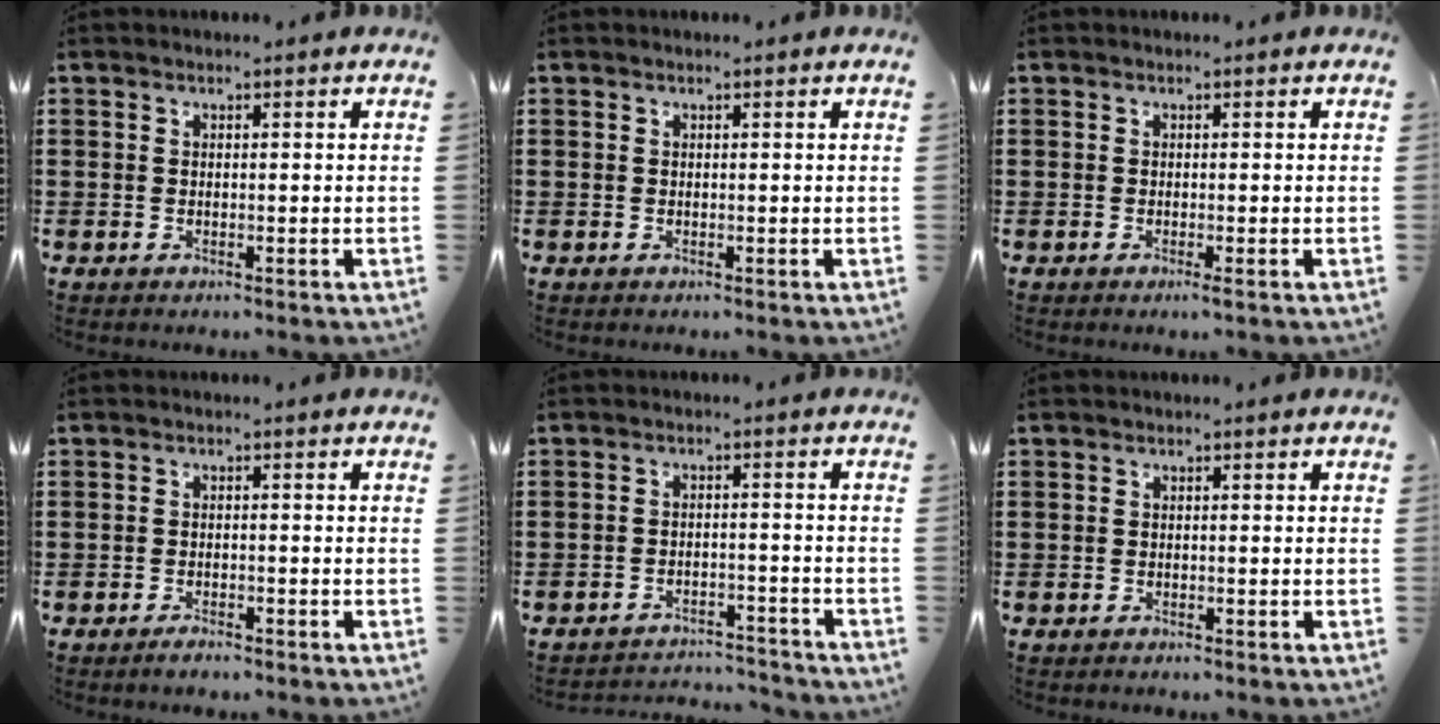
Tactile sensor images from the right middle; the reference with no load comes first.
{"total": 0.0}
{"total": 0.6, "force": [-0.3, 0.1, 0.5], "torque": [-0.011, -0.004, -0.004]}
{"total": 1.3, "force": [-1.2, 0.2, 0.6], "torque": [-0.014, -0.004, -0.022]}
{"total": 3.2, "force": [-3.2, 0.1, 0.1], "torque": [-0.008, 0.000, -0.068]}
{"total": 0.5, "force": [-0.4, 0.2, -0.1], "torque": [0.002, 0.002, -0.010]}